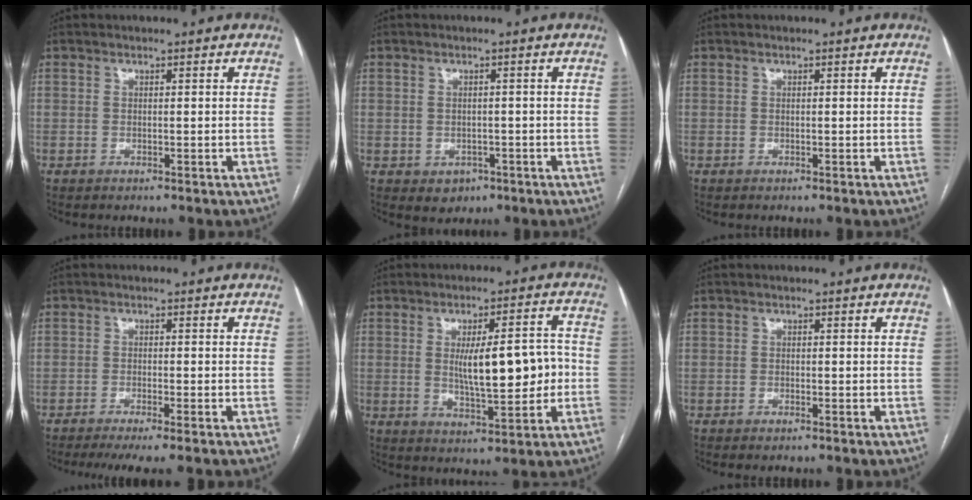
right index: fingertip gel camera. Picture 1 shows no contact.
{"total": 3.2, "force": [-1.2, 2.8, 1.1], "torque": [-0.007, 0.004, -0.005]}
{"total": 0.0}
{"total": 5.0, "force": [-3.8, -0.2, 3.3], "torque": [-0.049, -0.009, -0.062]}
{"total": 10.8, "force": [-0.3, 2.8, 10.5], "torque": [-0.162, 0.012, 0.004]}
{"total": 0.7, "force": [-0.5, 0.2, 0.4], "torque": [-0.008, -0.001, -0.006]}